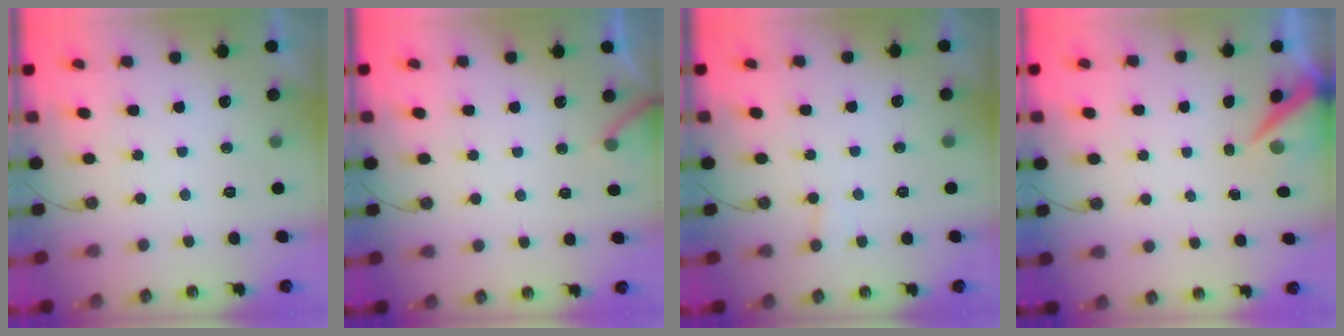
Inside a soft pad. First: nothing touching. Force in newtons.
{"total": 5.8, "press": 5.8, "slide": 0.5}
{"total": 4.7, "press": 4.6, "slide": 0.4}
{"total": 6.0, "press": 5.9, "slide": 0.9}